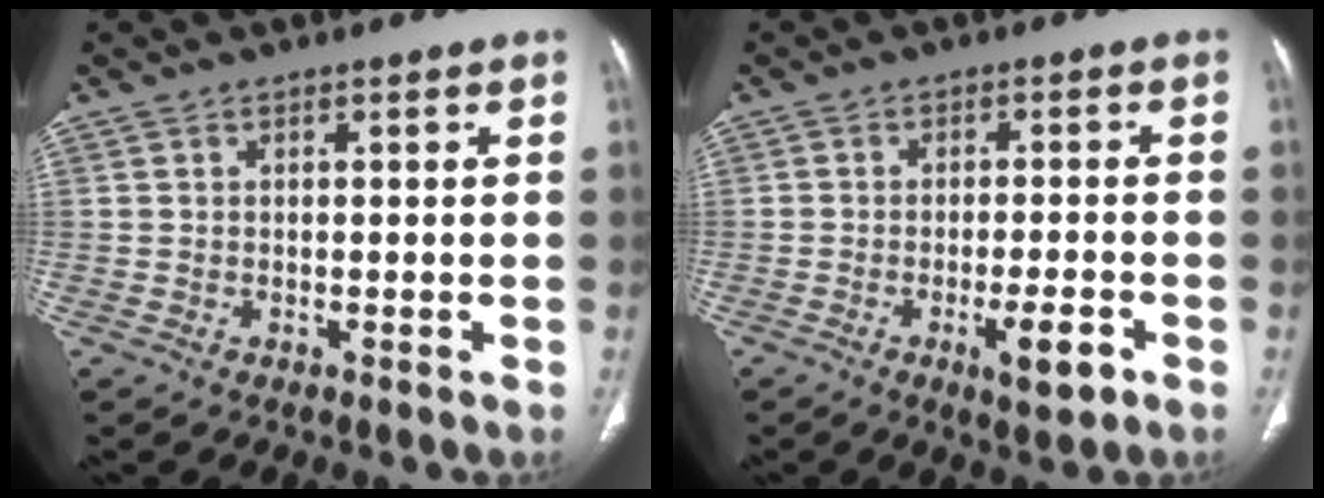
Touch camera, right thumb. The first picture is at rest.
{"total": 5.7, "force": [-2.7, 1.4, 4.9], "torque": [-0.075, 0.005, -0.038]}